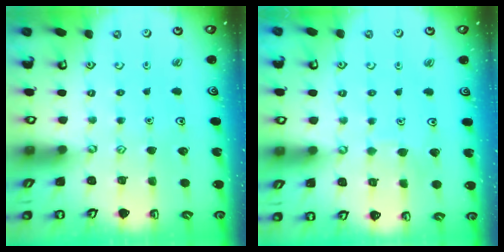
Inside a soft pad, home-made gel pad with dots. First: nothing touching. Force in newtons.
{"total": 2.7, "press": 2.7, "slide": 0.1}